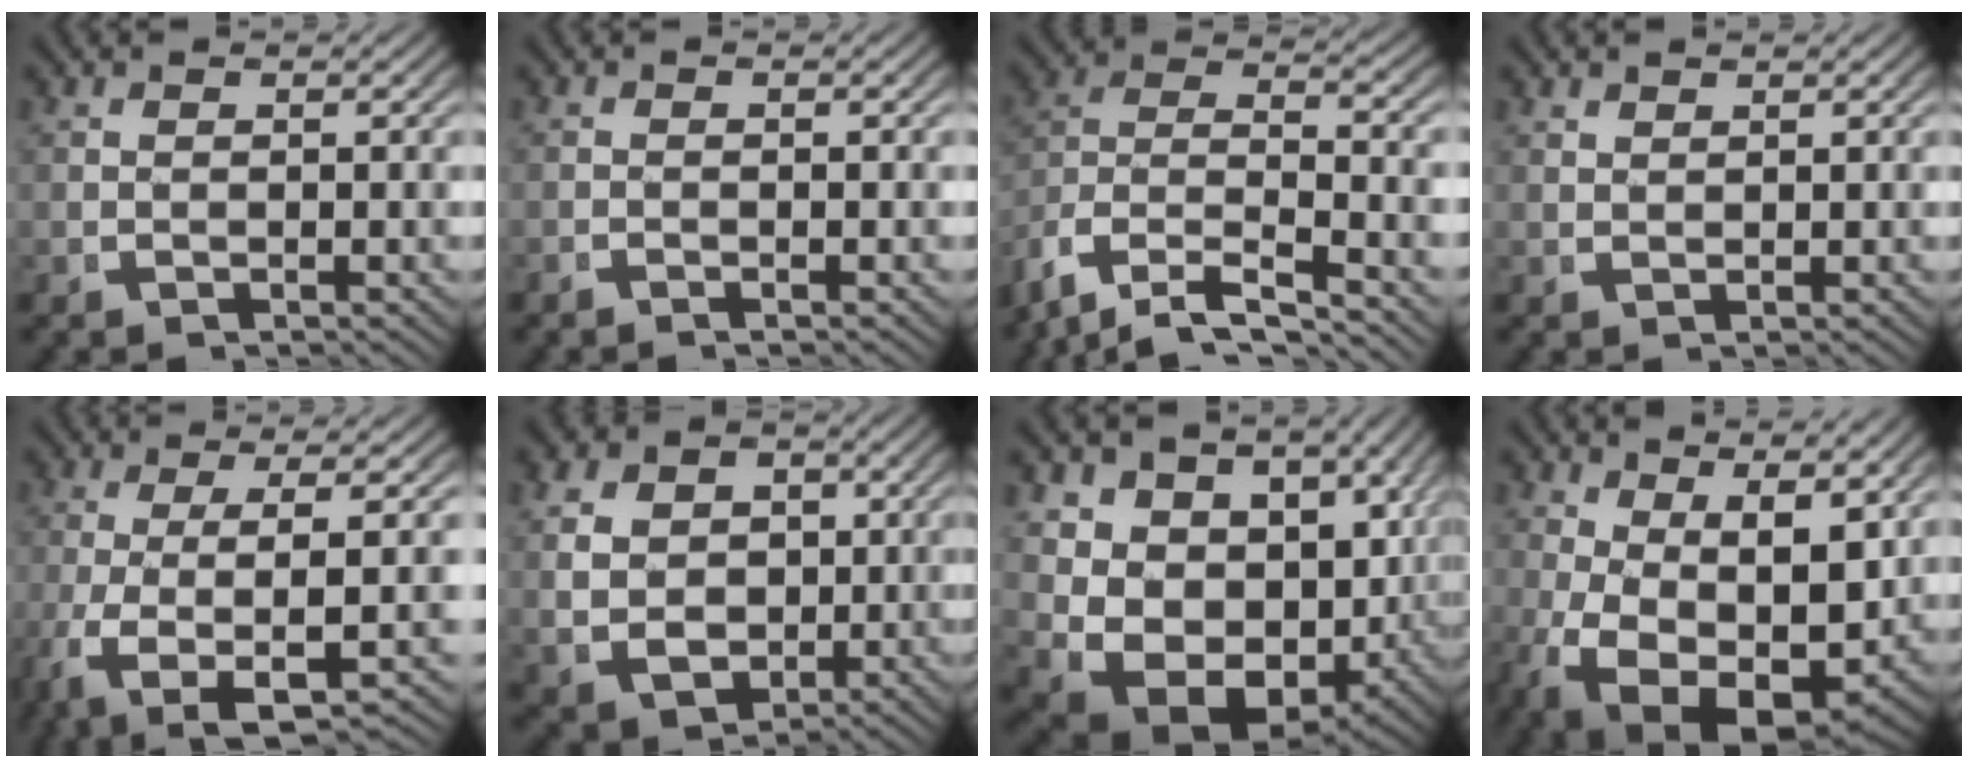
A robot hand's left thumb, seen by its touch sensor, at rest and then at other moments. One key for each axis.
{"total": 0.7, "fx": -0.6, "fy": 0.0, "fz": 0.3, "tx": -0.004, "ty": -0.001, "tz": -0.013}
{"total": 14.5, "fx": -4.2, "fy": 10.9, "fz": 8.5, "tx": -0.225, "ty": -0.058, "tz": -0.059}
{"total": 1.0, "fx": 1.0, "fy": -0.1, "fz": 0.0, "tx": 0.001, "ty": 0.000, "tz": 0.026}
{"total": 8.4, "fx": -2.6, "fy": 3.0, "fz": 7.4, "tx": -0.162, "ty": -0.028, "tz": -0.015}
{"total": 8.9, "fx": -0.2, "fy": 7.1, "fz": 5.4, "tx": -0.107, "ty": -0.032, "tz": 0.012}
{"total": 16.9, "fx": -1.6, "fy": 12.8, "fz": 10.9, "tx": -0.230, "ty": -0.079, "tz": -0.003}
{"total": 12.5, "fx": -2.7, "fy": 7.7, "fz": 9.4, "tx": -0.196, "ty": -0.068, "tz": -0.009}